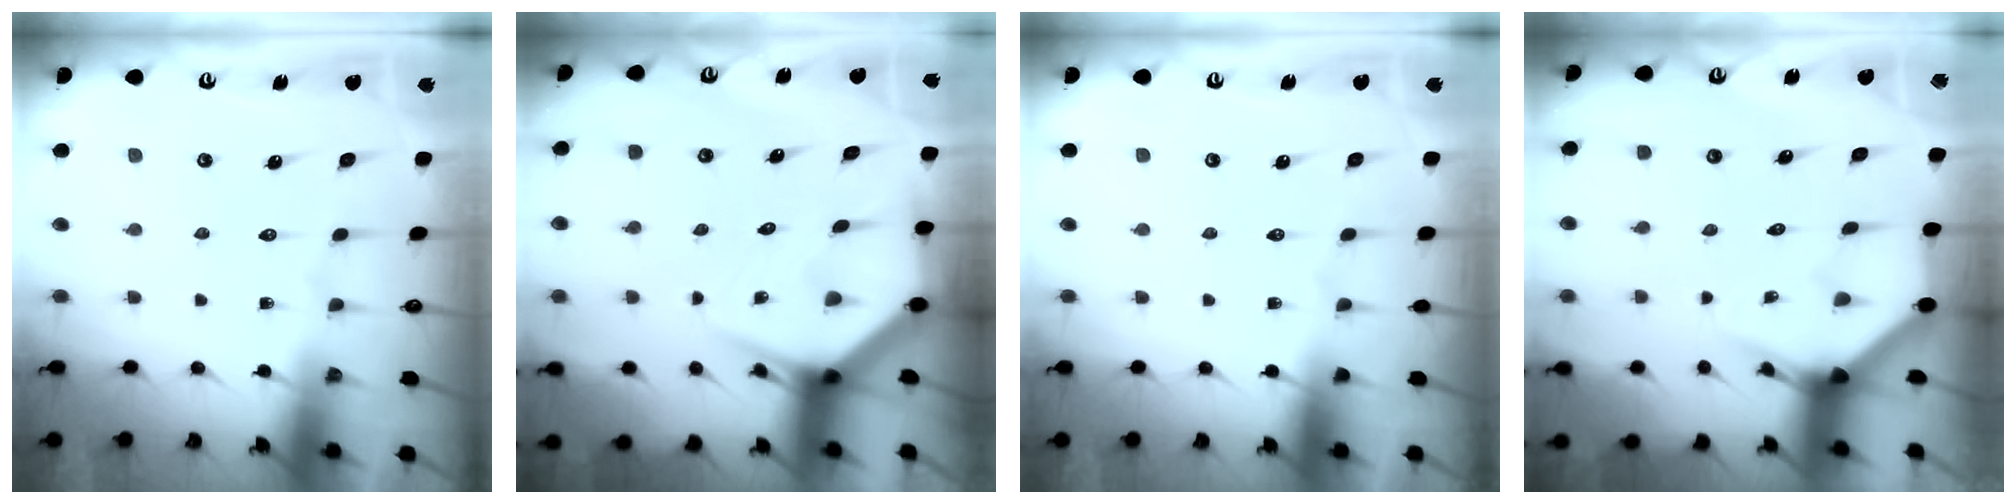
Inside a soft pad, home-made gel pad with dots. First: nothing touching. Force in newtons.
{"total": 4.8, "press": 4.8, "slide": 0.2}
{"total": 0.0}
{"total": 3.9, "press": 3.9, "slide": 0.3}